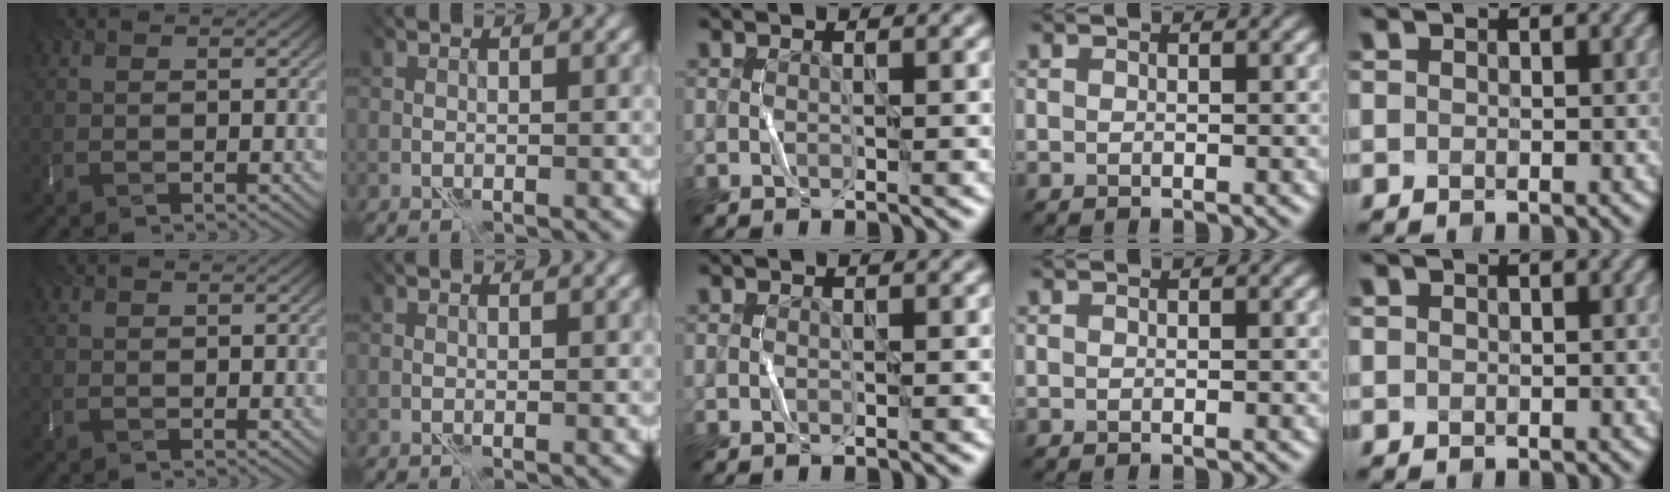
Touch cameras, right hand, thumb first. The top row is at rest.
{}